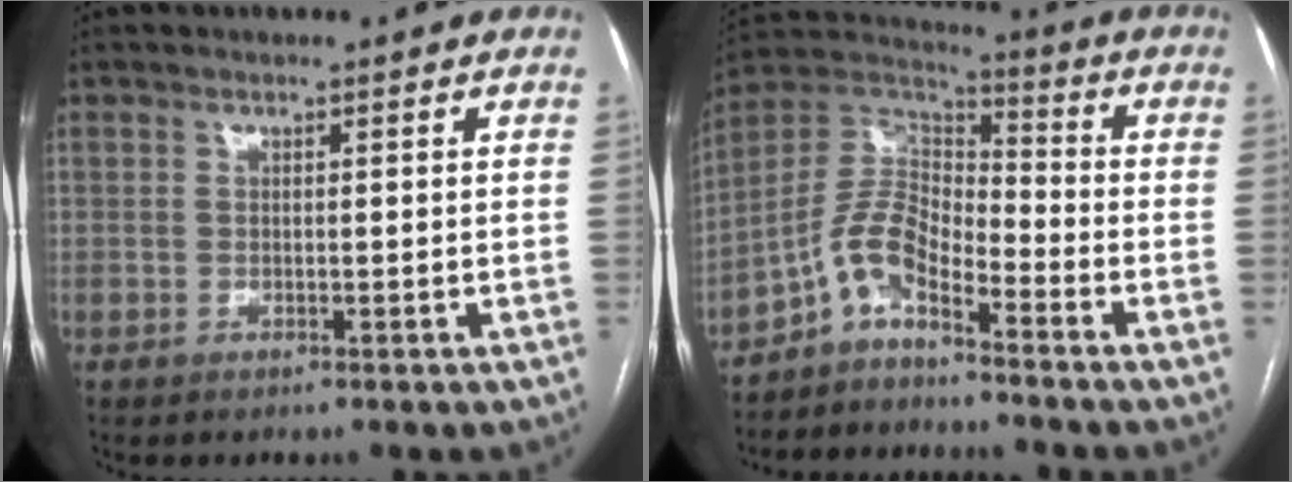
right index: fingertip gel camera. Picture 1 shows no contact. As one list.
[{"total": 8.2, "force": [-5.4, 2.9, 5.4], "torque": [-0.118, 0.027, -0.111]}]